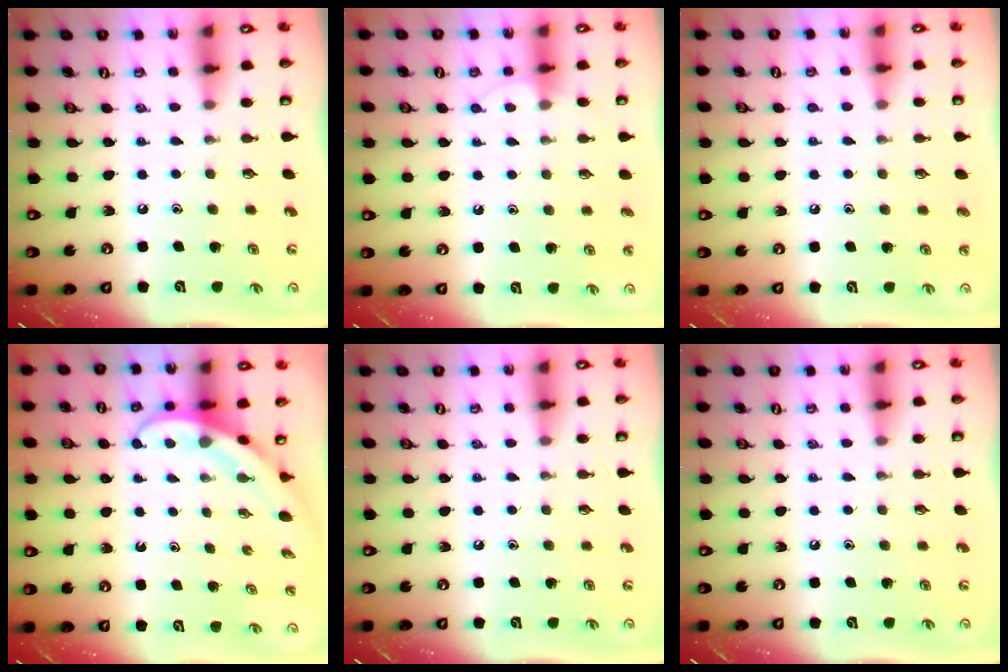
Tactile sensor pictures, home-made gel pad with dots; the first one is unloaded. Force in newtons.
{"total": 4.5, "press": 4.4, "slide": 0.4}
{"total": 2.5, "press": 2.4, "slide": 0.3}
{"total": 3.9, "press": 3.9, "slide": 0.3}
{"total": 0.0}
{"total": 0.0}